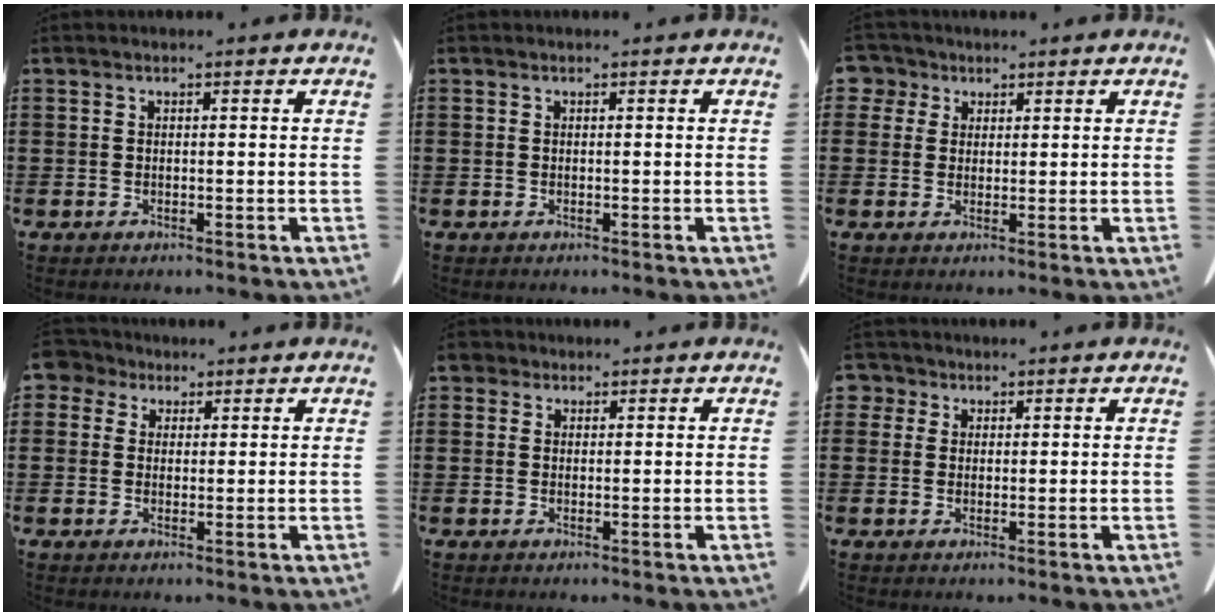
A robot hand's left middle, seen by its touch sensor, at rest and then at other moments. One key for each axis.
{"total": 0.0}
{"total": 3.3, "fx": 1.9, "fy": 2.6, "fz": 0.6, "tx": -0.020, "ty": 0.008, "tz": 0.034}
{"total": 3.2, "fx": 2.1, "fy": 2.3, "fz": 0.8, "tx": -0.021, "ty": 0.008, "tz": 0.037}
{"total": 2.0, "fx": 1.3, "fy": 1.3, "fz": 0.6, "tx": -0.020, "ty": 0.008, "tz": 0.025}
{"total": 2.2, "fx": 1.2, "fy": 1.7, "fz": 0.5, "tx": -0.011, "ty": 0.004, "tz": 0.020}